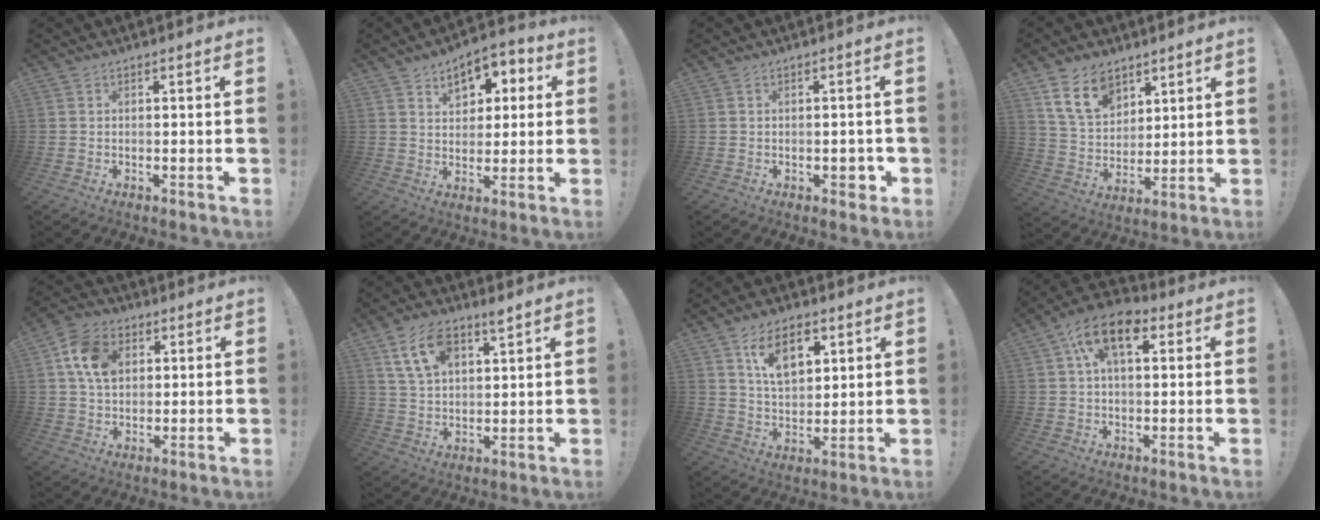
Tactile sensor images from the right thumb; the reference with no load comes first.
{"total": 9.6, "force": [4.6, 6.7, 5.1], "torque": [-0.062, -0.023, 0.083]}
{"total": 3.0, "force": [-1.0, 1.7, 2.2], "torque": [-0.028, 0.008, -0.015]}
{"total": 13.2, "force": [8.0, 8.7, 5.9], "torque": [-0.097, -0.042, 0.155]}
{"total": 11.8, "force": [3.9, 8.7, 6.9], "torque": [-0.117, 0.004, 0.077]}
{"total": 10.1, "force": [6.2, 5.4, 6.0], "torque": [-0.100, -0.020, 0.114]}
{"total": 11.3, "force": [6.2, 6.2, 7.2], "torque": [-0.108, -0.020, 0.113]}
{"total": 11.5, "force": [4.4, 6.4, 8.5], "torque": [-0.144, 0.004, 0.081]}